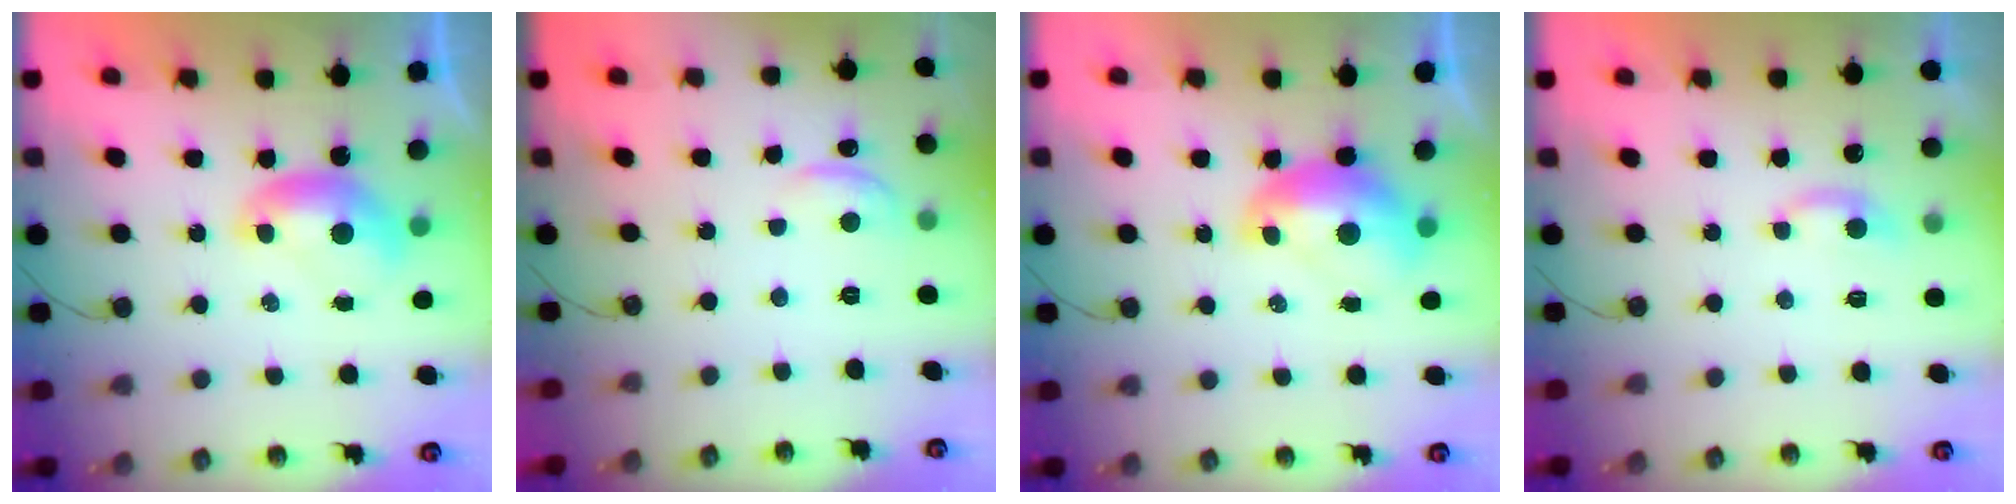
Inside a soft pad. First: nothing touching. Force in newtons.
{"total": 1.8, "press": 1.6, "slide": 0.8}
{"total": 2.3, "press": 2.2, "slide": 0.7}
{"total": 2.1, "press": 2.0, "slide": 0.5}